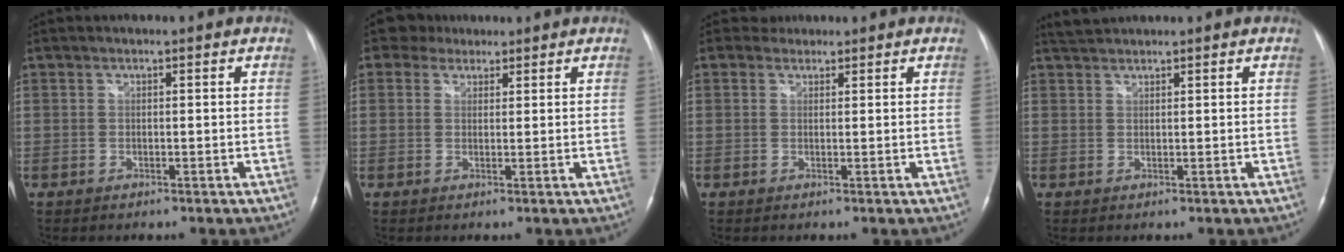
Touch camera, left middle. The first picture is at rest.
{"total": 3.0, "force": [2.2, 2.1, 0.0], "torque": [-0.001, 0.015, 0.033]}
{"total": 1.6, "force": [1.4, 0.8, -0.4], "torque": [0.007, 0.008, 0.018]}
{"total": 2.0, "force": [2.0, -0.1, 0.1], "torque": [-0.010, 0.012, 0.042]}